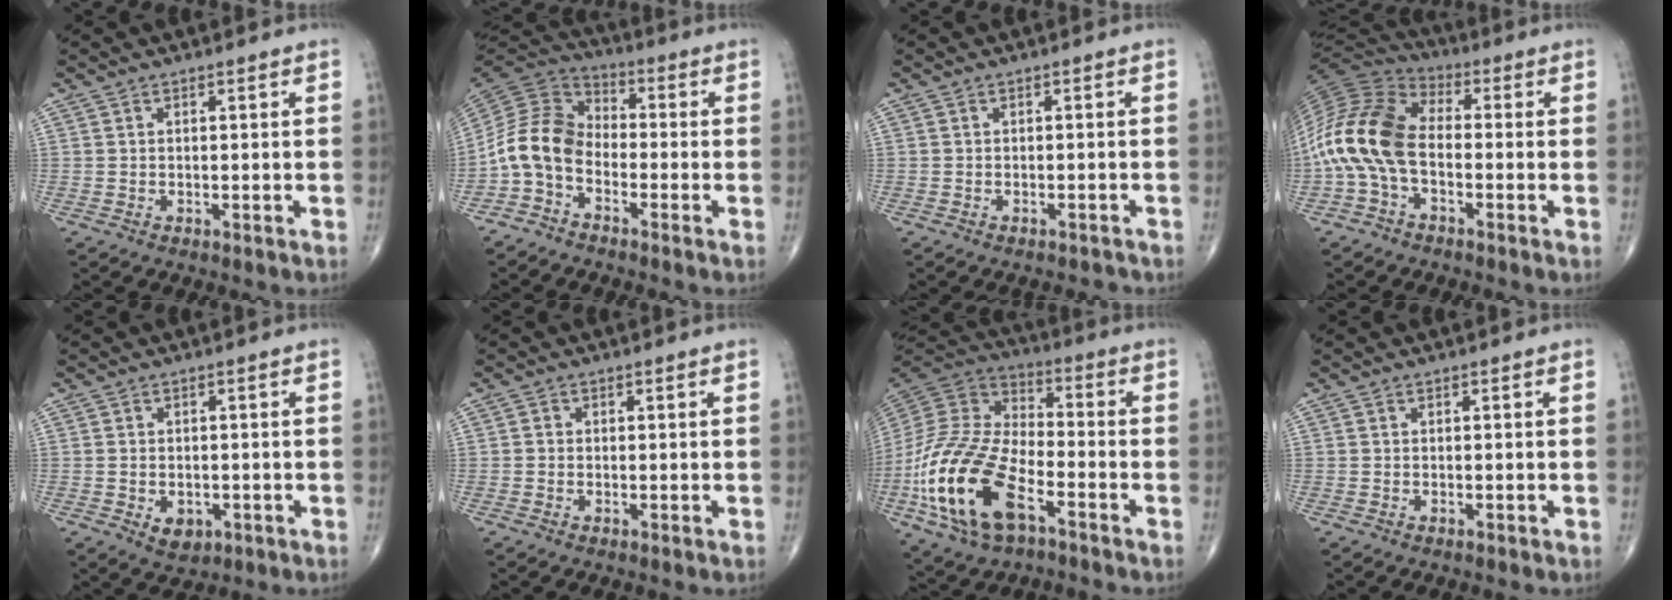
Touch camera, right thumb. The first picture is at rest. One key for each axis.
{"total": 9.9, "fx": -3.6, "fy": 6.8, "fz": 6.2, "tx": -0.117, "ty": 0.054, "tz": -0.089}
{"total": 1.5, "fx": -1.4, "fy": 0.4, "fz": 0.2, "tx": -0.008, "ty": 0.010, "tz": -0.017}
{"total": 15.7, "fx": -2.5, "fy": 9.2, "fz": 12.4, "tx": -0.261, "ty": 0.043, "tz": -0.059}
{"total": 4.0, "fx": -1.3, "fy": 2.9, "fz": 2.5, "tx": -0.025, "ty": 0.002, "tz": -0.011}
{"total": 0.8, "fx": -0.2, "fy": 0.7, "fz": 0.2, "tx": -0.001, "ty": 0.002, "tz": -0.006}
{"total": 22.4, "fx": -8.8, "fy": 11.1, "fz": 17.3, "tx": -0.357, "ty": 0.035, "tz": -0.163}
{"total": 0.0}